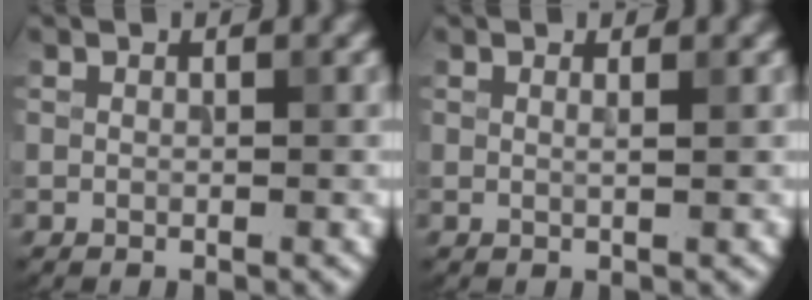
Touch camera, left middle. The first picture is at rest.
{"total": 0.8, "force": [0.4, 0.3, 0.7], "torque": [-0.003, 0.000, 0.000]}